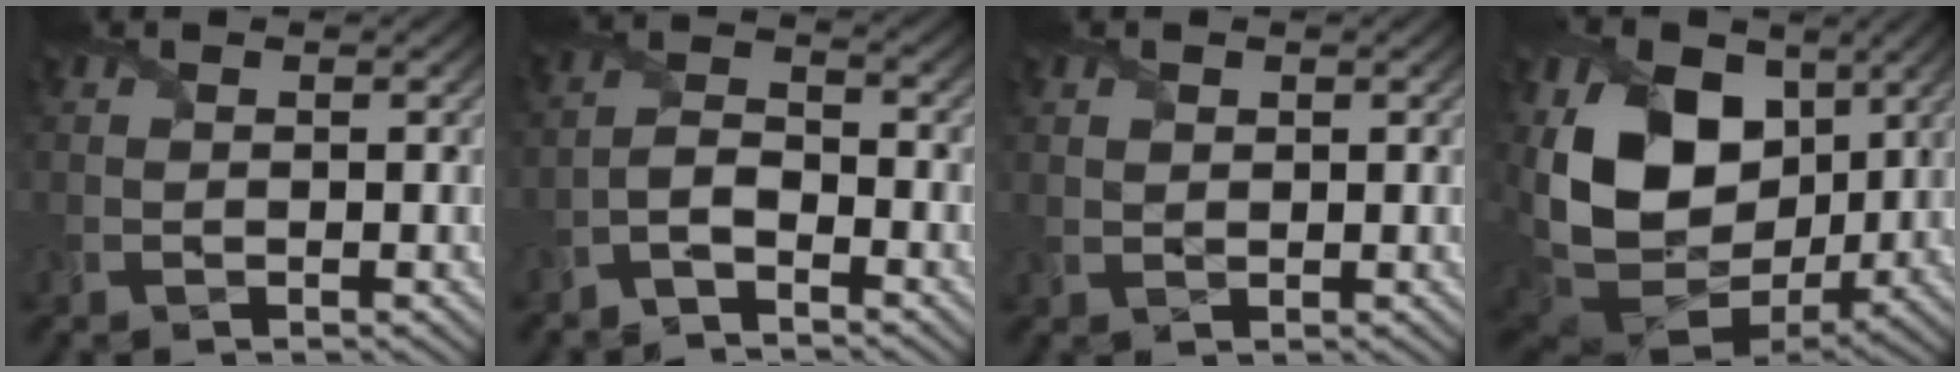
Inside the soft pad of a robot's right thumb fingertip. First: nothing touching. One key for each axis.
{"total": 3.5, "fx": -2.7, "fy": 1.1, "fz": 1.9, "tx": -0.042, "ty": 0.004, "tz": -0.066}
{"total": 1.1, "fx": 0.8, "fy": 0.6, "fz": 0.3, "tx": -0.009, "ty": -0.001, "tz": 0.016}
{"total": 19.3, "fx": 3.8, "fy": 13.8, "fz": 13.0, "tx": -0.288, "ty": -0.004, "tz": 0.080}